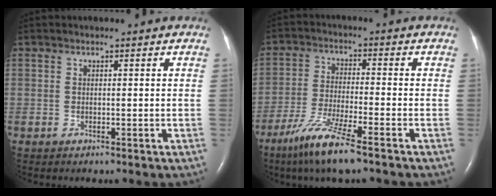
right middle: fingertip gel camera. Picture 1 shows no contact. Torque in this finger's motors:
{"motor_torque": [0.93, -0.89, 0.15, 0.08]}